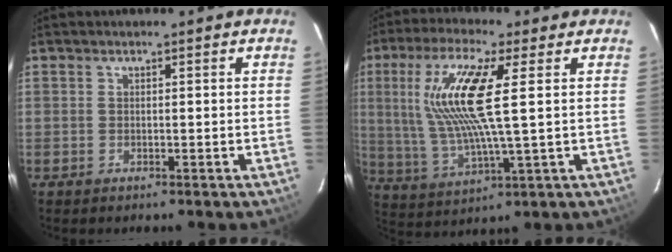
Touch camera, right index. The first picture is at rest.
{"total": 14.8, "force": [3.5, 2.1, 14.2], "torque": [-0.281, 0.001, 0.073]}